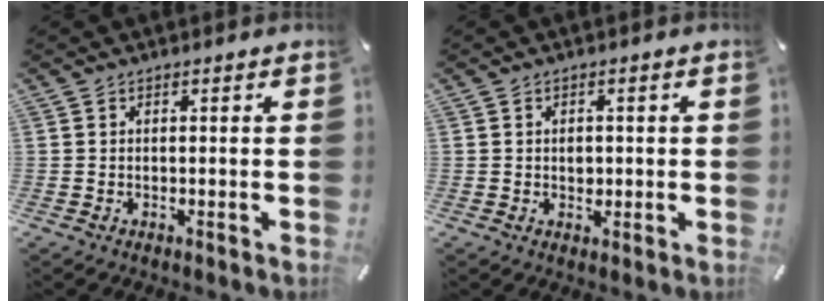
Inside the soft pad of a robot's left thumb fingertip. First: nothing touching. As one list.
[{"total": 2.2, "force": [-0.1, 1.8, 1.2], "torque": [-0.018, 0.001, -0.004]}]